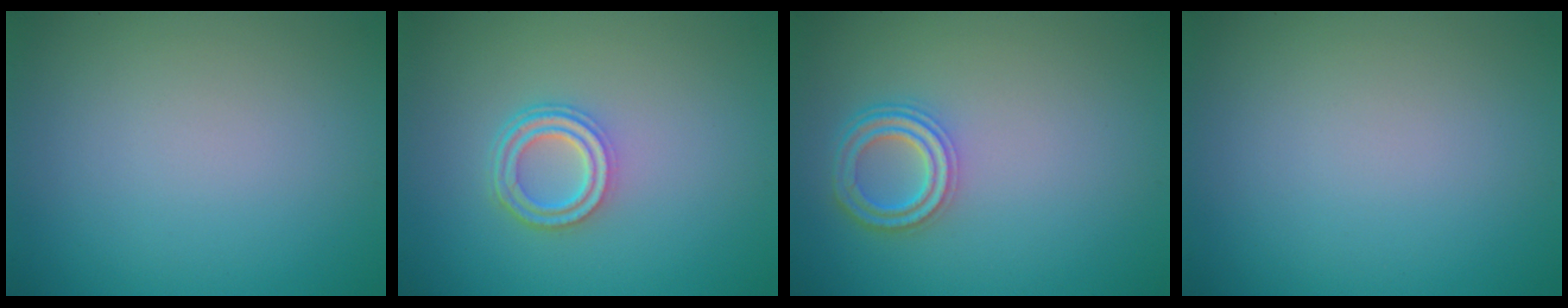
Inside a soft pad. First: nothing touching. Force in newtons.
{"total": 3.5, "press": 2.6, "slide": 2.3}
{"total": 3.6, "press": 2.9, "slide": 2.1}
{"total": 0.0}